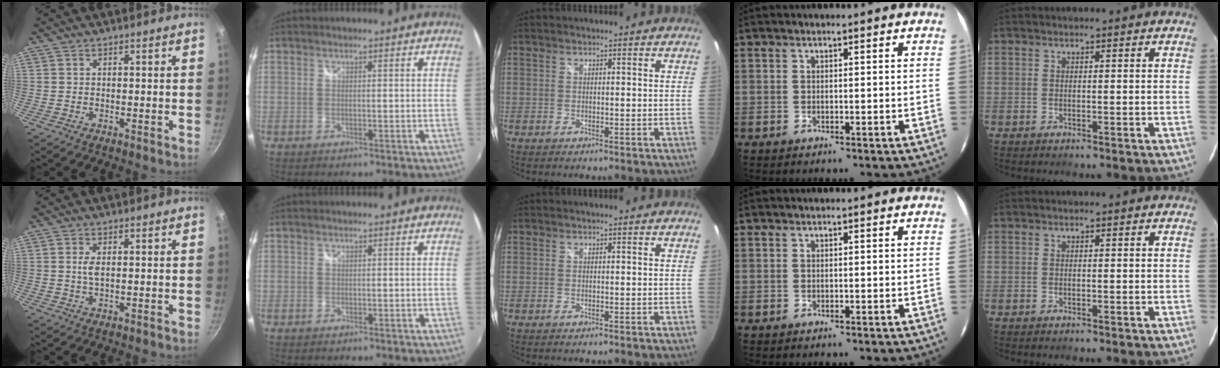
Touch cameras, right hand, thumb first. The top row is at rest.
{"thumb": {"total": 2.1, "force": [0.4, 0.8, 1.9], "torque": [-0.041, -0.001, 0.009]}}